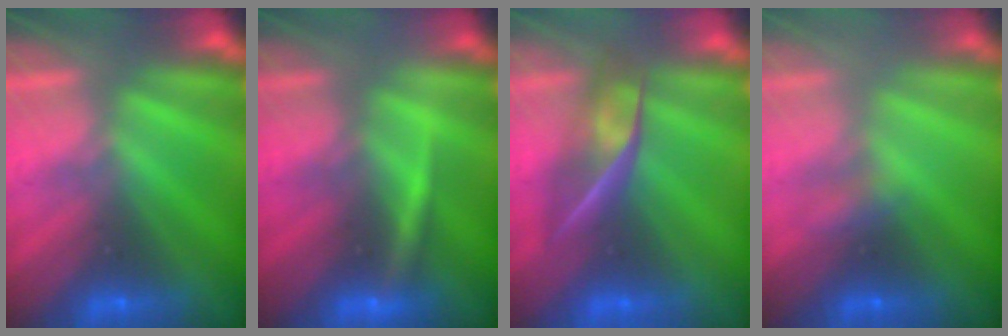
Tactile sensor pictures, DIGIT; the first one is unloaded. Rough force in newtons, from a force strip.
{"total": 2.9}
{"total": 2.4}
{"total": 2.1}